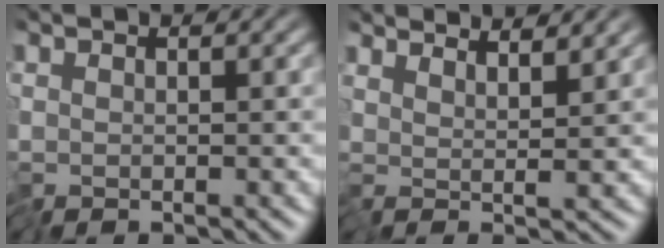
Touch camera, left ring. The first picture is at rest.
{"total": 4.8, "force": [4.3, 0.5, 2.0], "torque": [-0.027, 0.014, 0.047]}